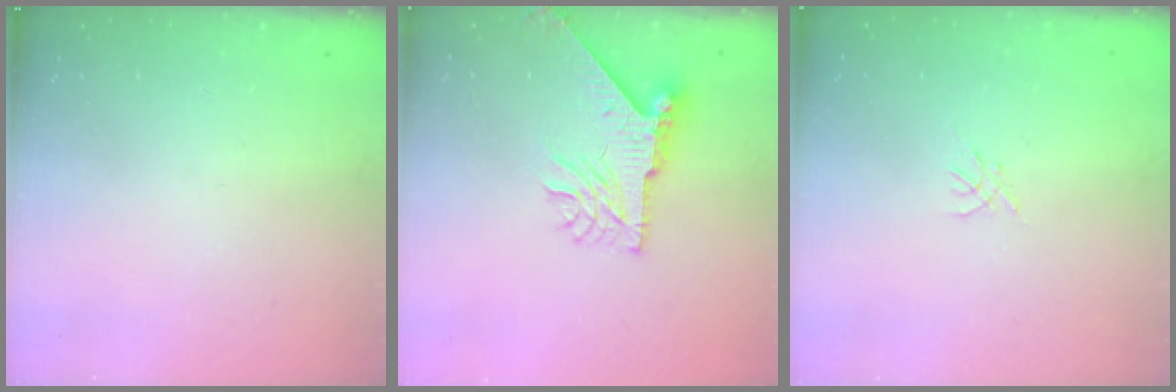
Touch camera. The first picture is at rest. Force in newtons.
{"total": 9.4, "press": 9.4, "slide": 1.2}
{"total": 0.0}